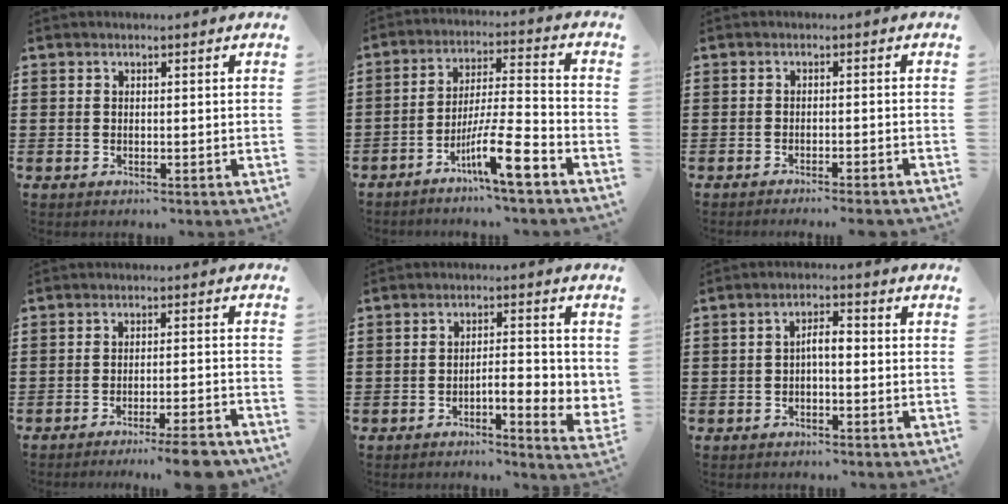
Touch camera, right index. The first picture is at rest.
{"total": 10.8, "force": [-6.3, 1.7, 8.6], "torque": [-0.157, 0.002, -0.116]}
{"total": 1.6, "force": [-1.5, -0.4, 0.5], "torque": [-0.008, 0.002, -0.029]}
{"total": 5.3, "force": [-4.5, -0.2, 2.8], "torque": [-0.043, -0.010, -0.084]}
{"total": 4.6, "force": [-1.6, 1.3, 4.1], "torque": [-0.062, -0.003, -0.029]}
{"total": 2.7, "force": [-0.7, 0.9, 2.5], "torque": [-0.046, 0.007, -0.015]}